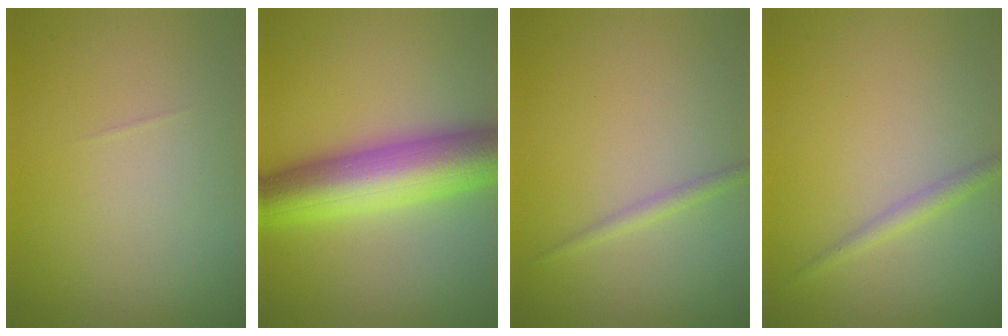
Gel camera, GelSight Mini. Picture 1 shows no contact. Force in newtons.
{"total": 9.1, "press": 9.1, "slide": 0.1}
{"total": 1.1, "press": 1.1, "slide": 0.0}
{"total": 1.4, "press": 1.4, "slide": 0.0}